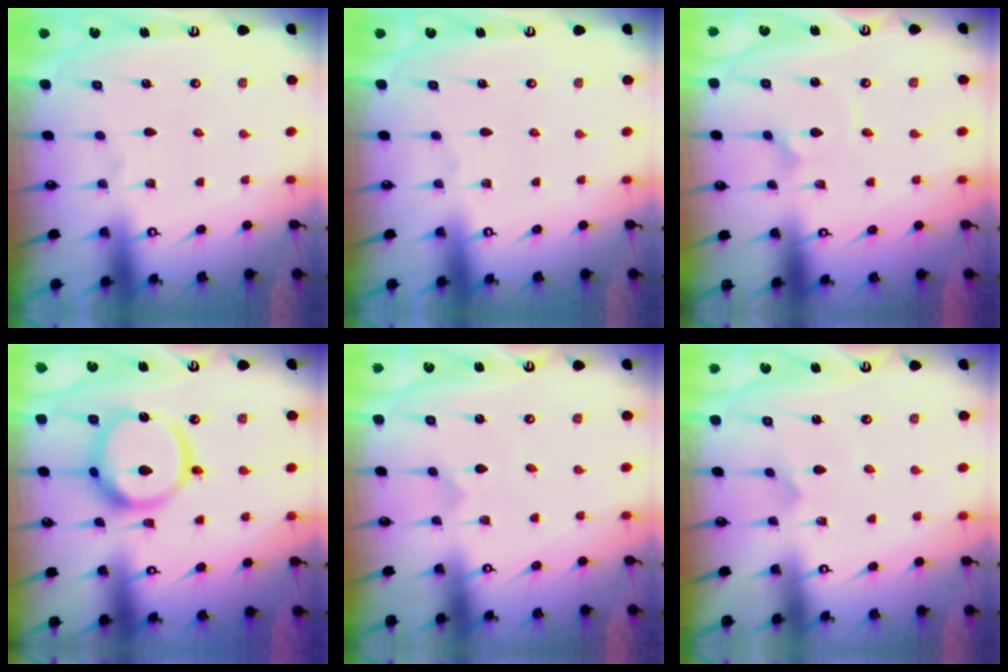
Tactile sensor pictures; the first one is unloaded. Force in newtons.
{"total": 0.0}
{"total": 2.4, "press": 2.4, "slide": 0.1}
{"total": 16.5, "press": 16.4, "slide": 1.9}
{"total": 0.0}
{"total": 2.8, "press": 2.8, "slide": 0.3}